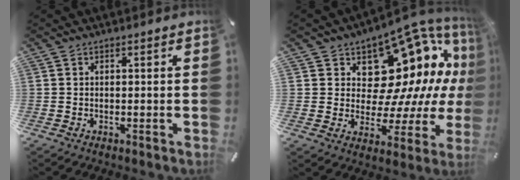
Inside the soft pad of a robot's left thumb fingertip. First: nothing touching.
{"total": 18.4, "force": [8.7, 11.5, 11.4], "torque": [-0.137, -0.086, 0.149]}